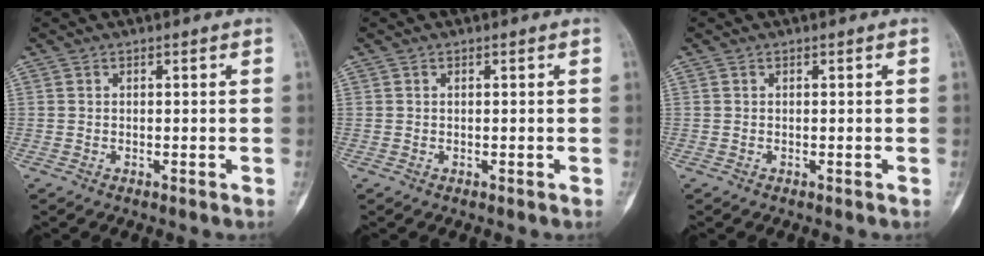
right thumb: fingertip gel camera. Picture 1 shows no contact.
{"total": 0.0}
{"total": 0.0}